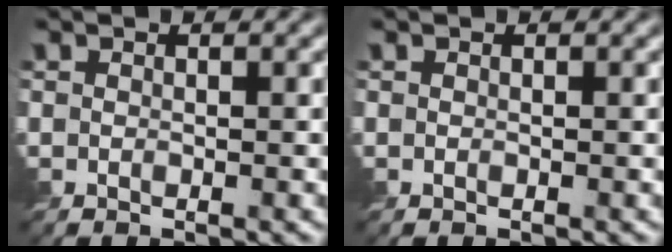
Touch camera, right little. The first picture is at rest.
{"total": 0.0}